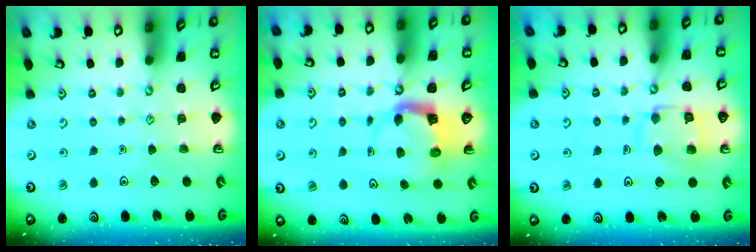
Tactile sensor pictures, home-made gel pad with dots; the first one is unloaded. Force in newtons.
{"total": 3.8, "press": 3.7, "slide": 0.6}
{"total": 11.8, "press": 11.7, "slide": 1.1}